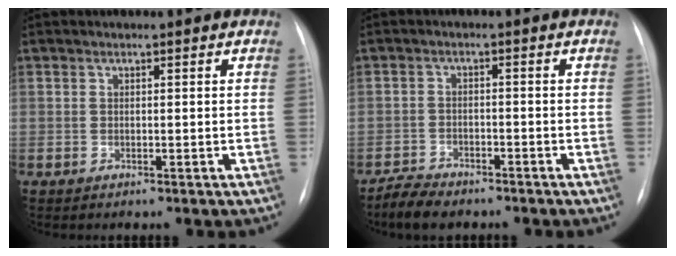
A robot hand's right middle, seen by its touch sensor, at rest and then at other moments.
{"total": 4.3, "force": [-3.9, 1.3, 1.3], "torque": [-0.028, -0.008, -0.069]}